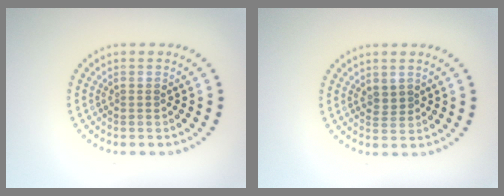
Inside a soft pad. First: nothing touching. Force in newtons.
{"total": 0.8, "press": 0.6, "slide": 0.6}